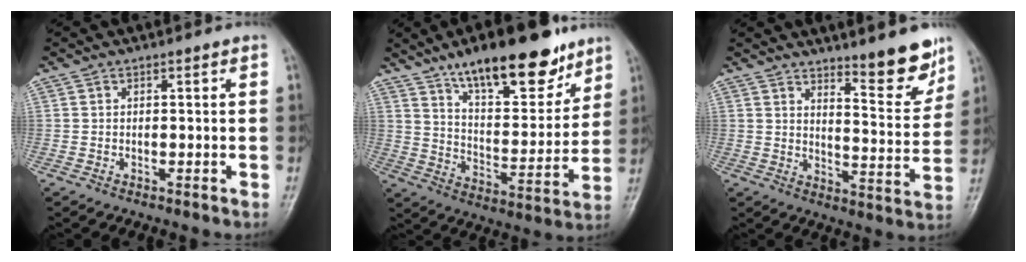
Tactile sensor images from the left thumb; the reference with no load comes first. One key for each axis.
{"total": 20.3, "fx": 13.9, "fy": 7.4, "fz": 12.9, "tx": -0.151, "ty": -0.070, "tz": 0.225}
{"total": 9.7, "fx": 7.5, "fy": 1.9, "fz": 6.0, "tx": -0.062, "ty": -0.067, "tz": 0.115}